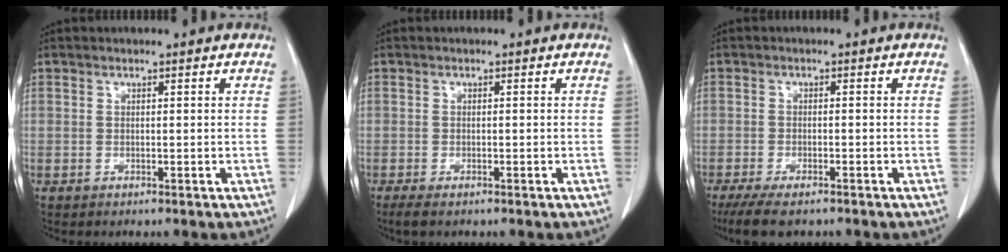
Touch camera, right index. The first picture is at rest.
{"total": 2.2, "force": [-1.5, 0.6, 1.5], "torque": [-0.033, -0.005, -0.028]}
{"total": 6.7, "force": [-5.2, 1.8, 3.9], "torque": [-0.066, -0.014, -0.087]}